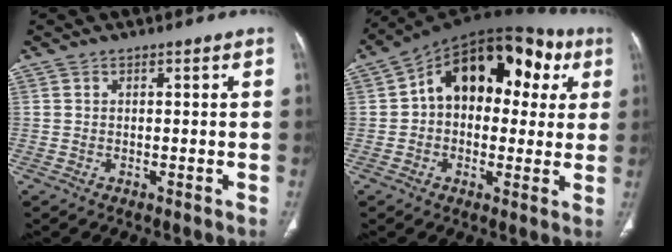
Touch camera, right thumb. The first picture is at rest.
{"total": 19.6, "force": [4.7, 12.7, 14.2], "torque": [-0.156, 0.036, 0.057]}